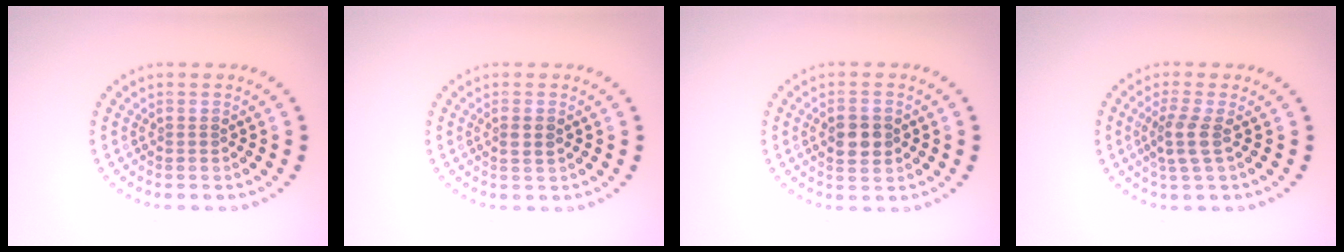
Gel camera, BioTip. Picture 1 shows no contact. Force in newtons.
{"total": 1.3, "press": 1.3, "slide": 0.4}
{"total": 3.0, "press": 3.0, "slide": 0.1}
{"total": 2.4, "press": 1.9, "slide": 1.5}